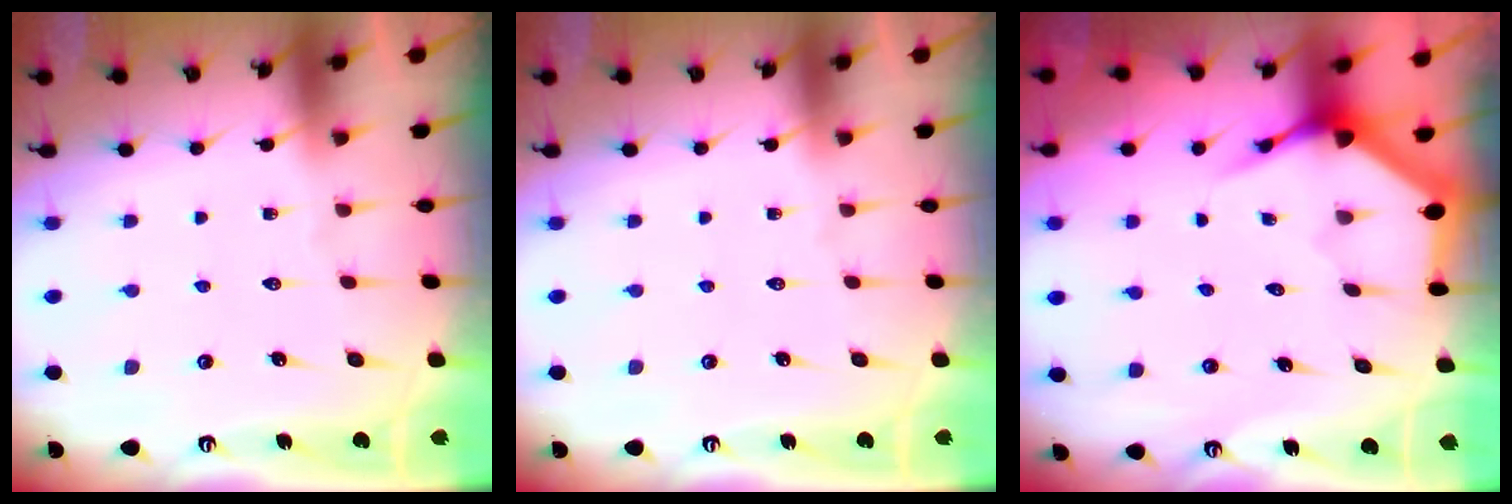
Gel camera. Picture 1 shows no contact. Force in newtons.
{"total": 0.0}
{"total": 3.8, "press": 3.8, "slide": 0.4}